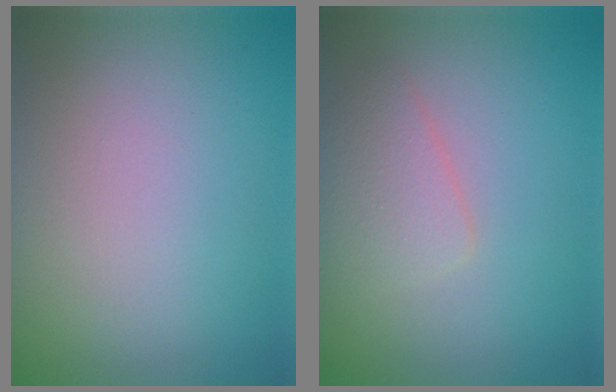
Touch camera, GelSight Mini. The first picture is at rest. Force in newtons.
{"total": 2.4, "press": 2.4, "slide": 0.1}